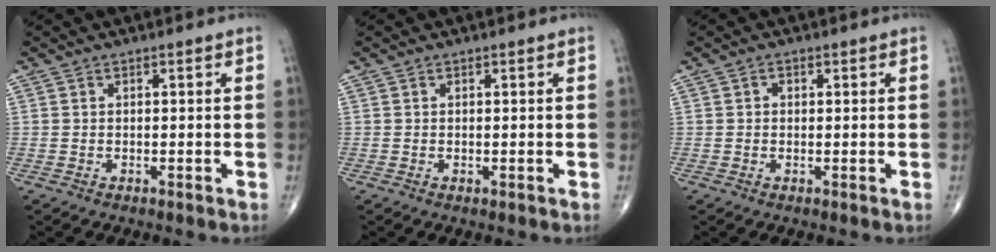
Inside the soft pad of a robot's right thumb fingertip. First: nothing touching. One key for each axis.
{"total": 0.0}
{"total": 1.0, "fx": 0.2, "fy": 0.8, "fz": 0.5, "tx": -0.002, "ty": 0.002, "tz": 0.002}